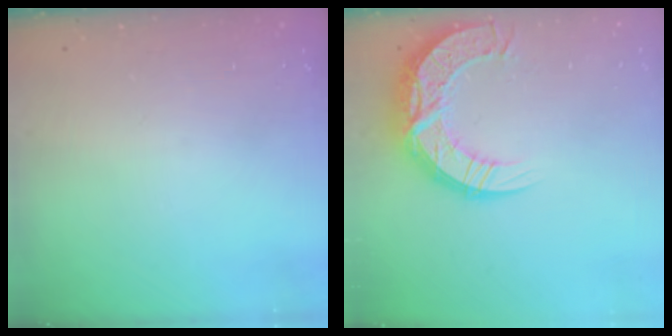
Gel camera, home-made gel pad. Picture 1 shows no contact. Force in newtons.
{"total": 15.3, "press": 15.3, "slide": 1.0}